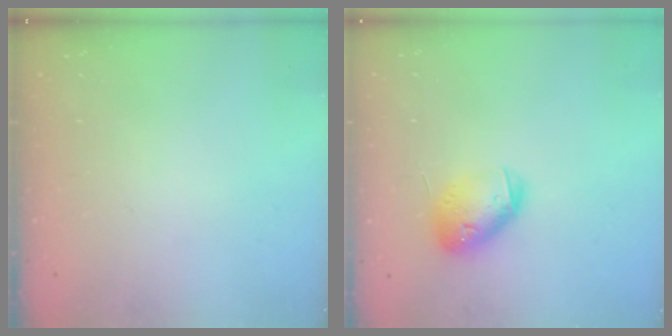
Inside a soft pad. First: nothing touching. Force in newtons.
{"total": 11.3, "press": 11.2, "slide": 1.6}